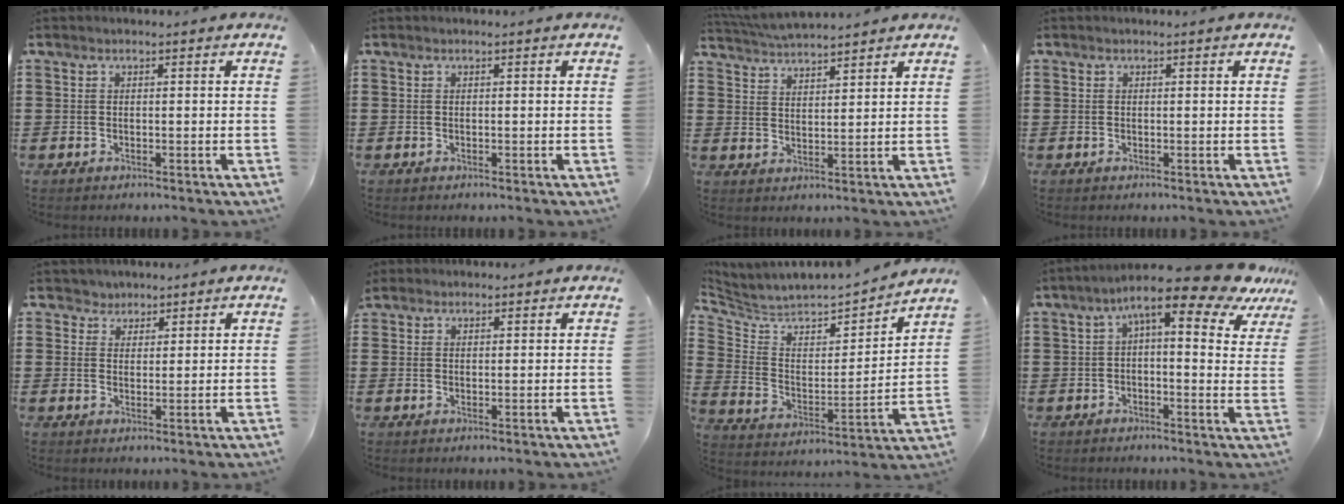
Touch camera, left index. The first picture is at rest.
{"total": 0.0}
{"total": 4.2, "force": [4.2, 0.0, 0.5], "torque": [-0.024, -0.014, 0.077]}
{"total": 0.0}
{"total": 2.6, "force": [1.9, 1.7, -0.2], "torque": [-0.009, 0.010, 0.035]}
{"total": 2.0, "force": [1.8, 0.8, 0.2], "torque": [-0.008, 0.004, 0.037]}
{"total": 3.6, "force": [3.3, 1.4, 0.2], "torque": [-0.035, -0.038, 0.047]}
{"total": 10.4, "force": [6.1, 2.1, 8.1], "torque": [-0.140, -0.024, 0.095]}